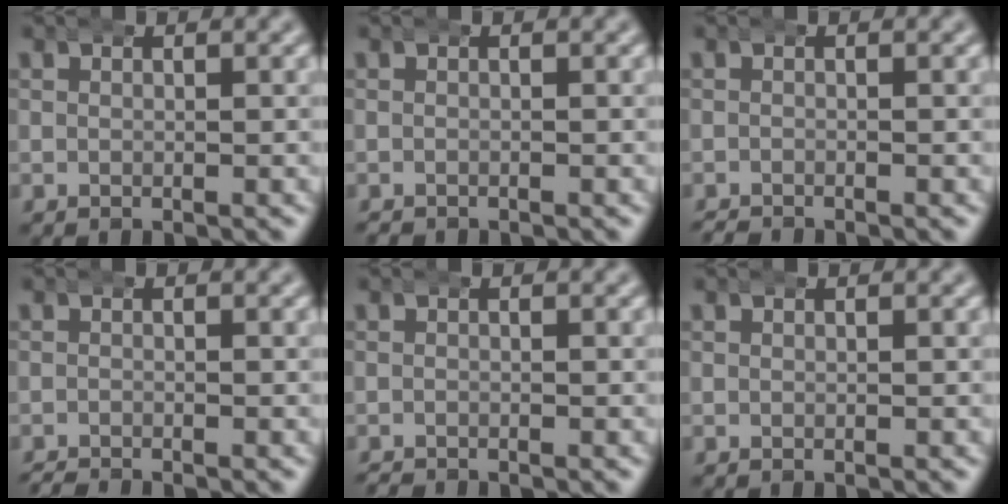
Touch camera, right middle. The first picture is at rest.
{"total": 0.6, "force": [-0.6, 0.0, -0.1], "torque": [-0.003, -0.007, -0.008]}
{"total": 1.0, "force": [-1.0, 0.0, -0.1], "torque": [-0.004, -0.007, -0.016]}
{"total": 1.3, "force": [-1.3, 0.1, 0.0], "torque": [-0.005, -0.009, -0.021]}
{"total": 0.9, "force": [-0.9, 0.0, -0.1], "torque": [-0.002, -0.007, -0.014]}
{"total": 0.0}